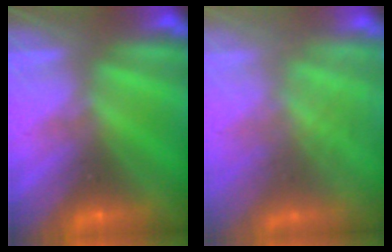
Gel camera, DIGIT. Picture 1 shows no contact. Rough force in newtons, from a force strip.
{"total": 3.0}